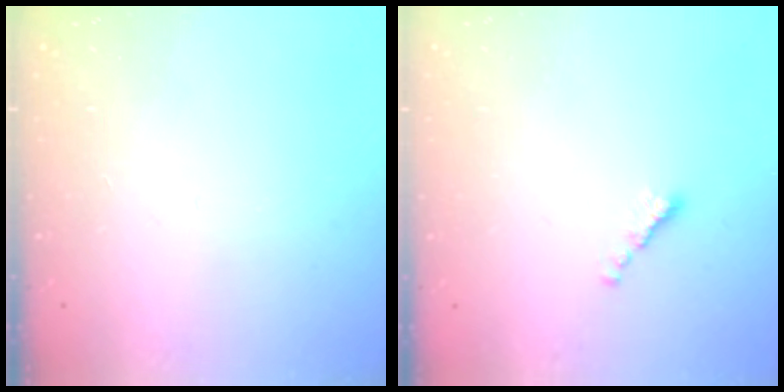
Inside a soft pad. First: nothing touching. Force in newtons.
{"total": 0.0}